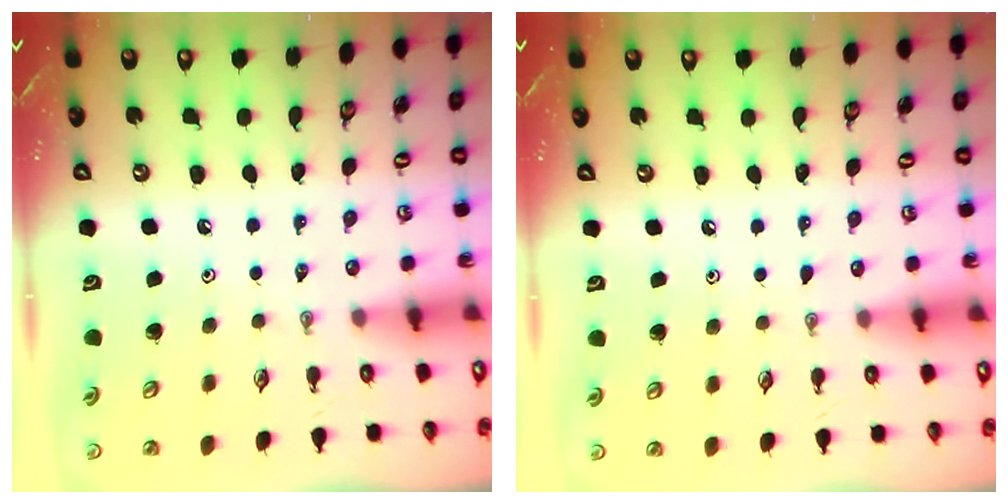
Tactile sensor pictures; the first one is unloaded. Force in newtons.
{"total": 3.5, "press": 3.5, "slide": 0.4}